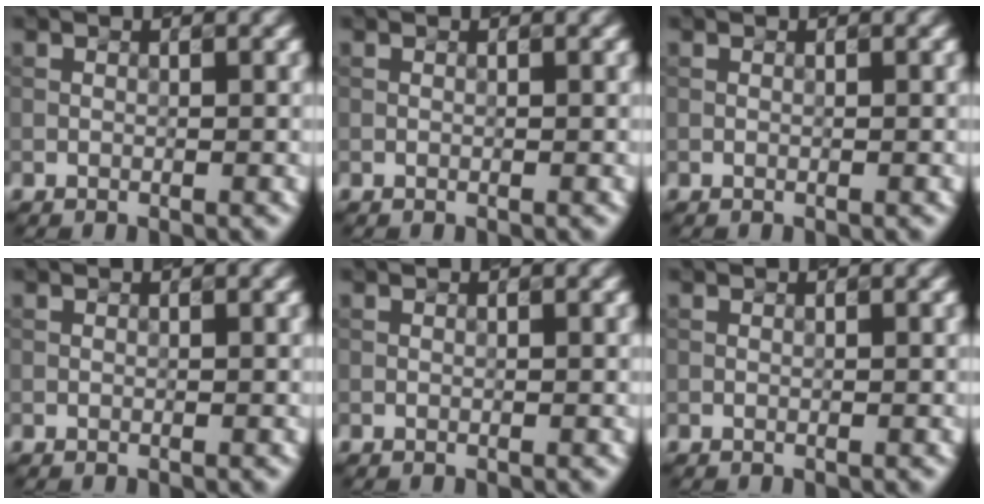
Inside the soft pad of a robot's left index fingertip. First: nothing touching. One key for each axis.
{"total": 0.0}
{"total": 0.0}
{"total": 0.0}
{"total": 0.0}
{"total": 0.0}